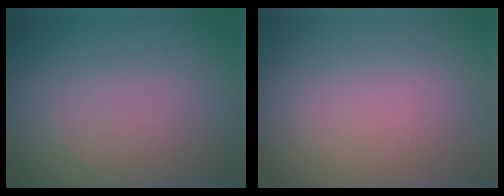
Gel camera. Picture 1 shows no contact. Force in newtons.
{"total": 0.0}